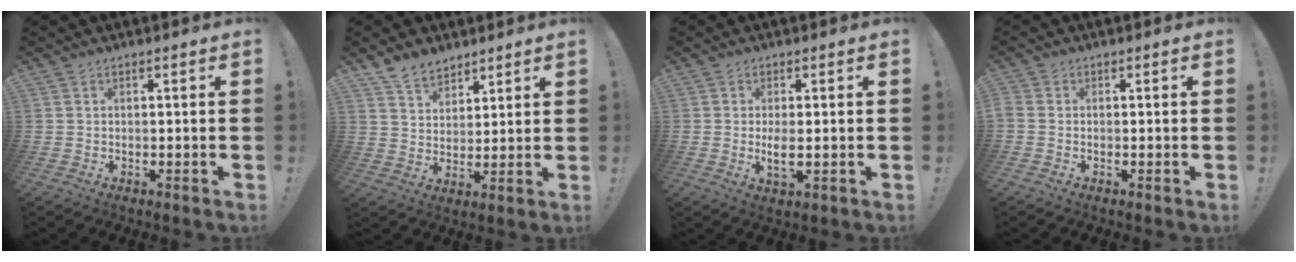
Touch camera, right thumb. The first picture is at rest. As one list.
[{"total": 8.0, "force": [6.5, 4.3, 1.7], "torque": [-0.036, -0.040, 0.127]}, {"total": 4.2, "force": [0.0, 1.2, 4.0], "torque": [-0.063, -0.012, -0.002]}, {"total": 1.0, "force": [-0.4, 0.6, 0.7], "torque": [-0.013, 0.002, -0.006]}]